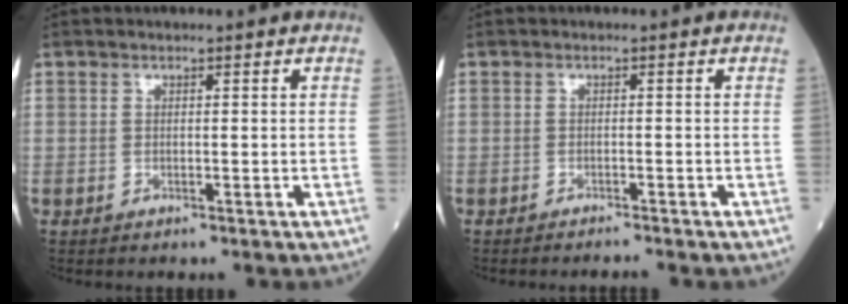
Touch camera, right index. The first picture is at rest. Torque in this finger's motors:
{"motor_torque": [-0.12, -0.05, -0.02, -0.01]}